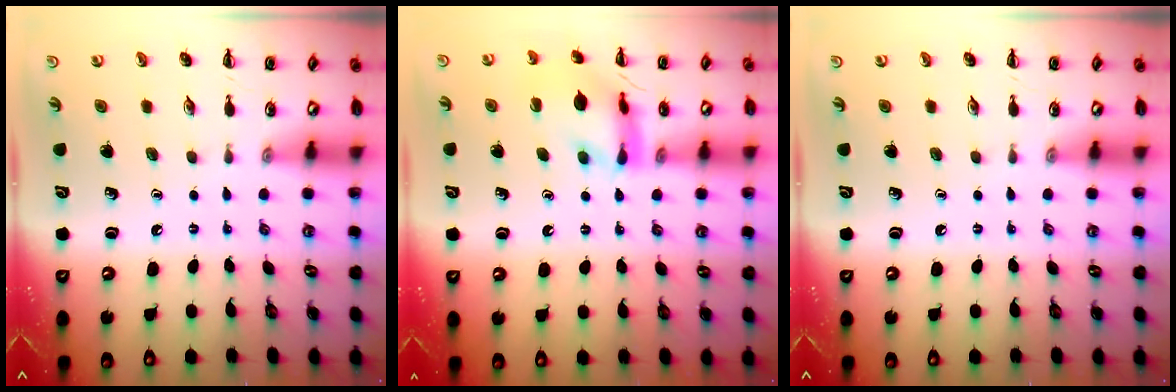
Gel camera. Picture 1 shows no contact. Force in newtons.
{"total": 12.1, "press": 12.0, "slide": 1.1}
{"total": 0.0}